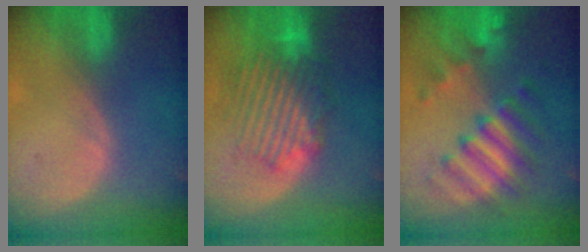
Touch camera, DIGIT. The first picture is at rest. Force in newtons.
{"total": 9.6, "press": 9.0, "slide": 3.3}
{"total": 8.6, "press": 8.6, "slide": 0.3}